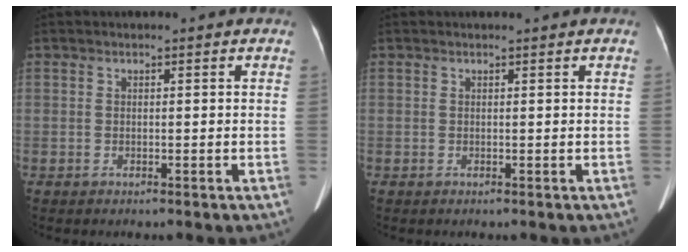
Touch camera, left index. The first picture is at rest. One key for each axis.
{"total": 0.8, "fx": 0.8, "fy": 0.0, "fz": 0.2, "tx": -0.008, "ty": 0.006, "tz": 0.008}